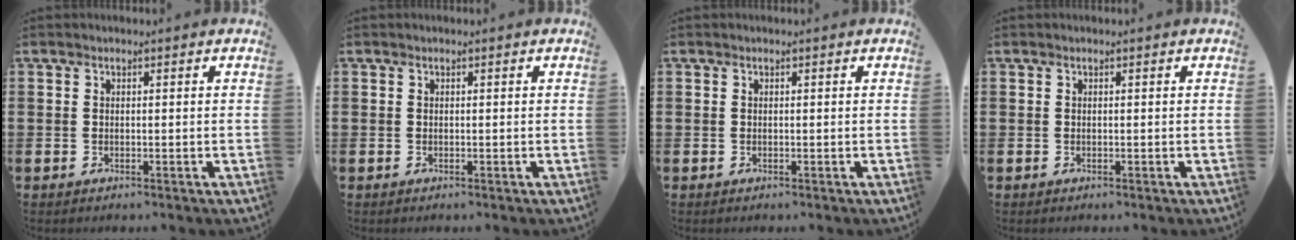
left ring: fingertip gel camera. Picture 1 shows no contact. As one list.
[{"total": 0.0}, {"total": 0.0}, {"total": 0.0}]